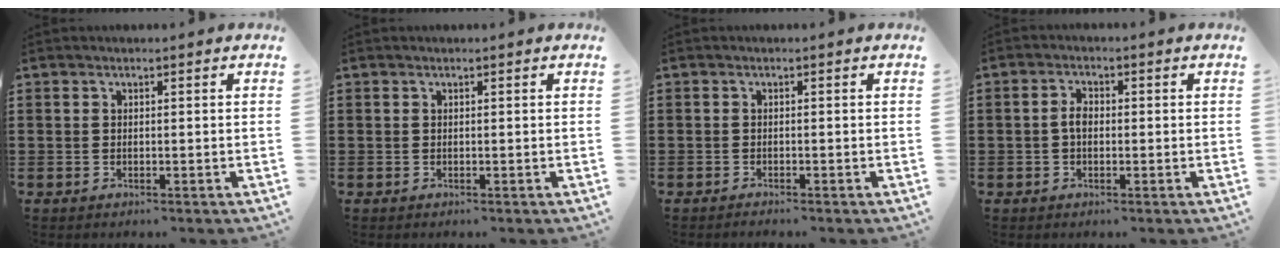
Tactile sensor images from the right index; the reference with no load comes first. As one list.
[{"total": 0.0}, {"total": 0.5, "force": [-0.5, 0.0, 0.0], "torque": [-0.002, -0.001, -0.010]}, {"total": 2.6, "force": [-0.3, 1.5, 2.1], "torque": [-0.048, 0.002, -0.009]}]